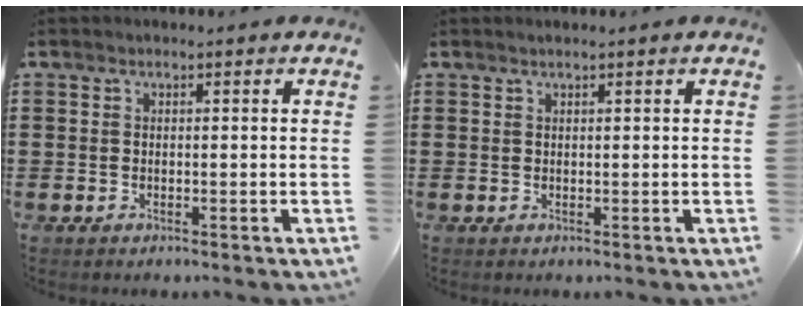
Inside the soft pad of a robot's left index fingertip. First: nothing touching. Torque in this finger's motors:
{"motor_torque": [2.14, 0.00, -0.01, 0.00]}